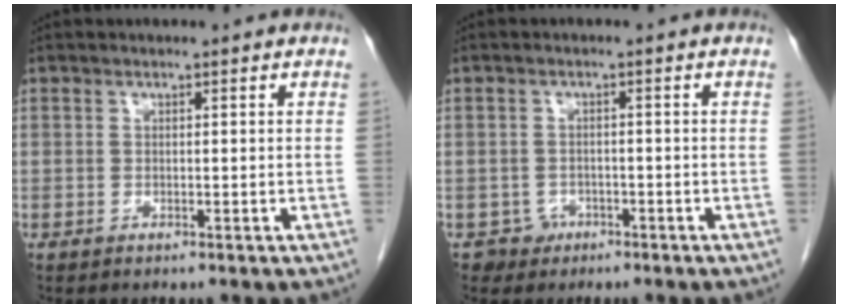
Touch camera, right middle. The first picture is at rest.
{"total": 2.2, "force": [-1.3, 1.8, -0.2], "torque": [0.008, 0.012, -0.020]}